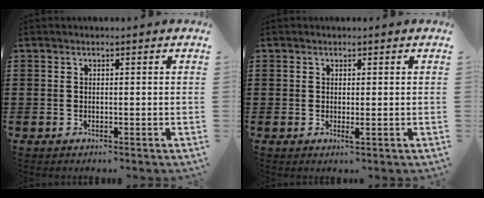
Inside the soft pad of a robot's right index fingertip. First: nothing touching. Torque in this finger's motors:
{"motor_torque": [0.39, 0.36, 0.06, 0.00]}